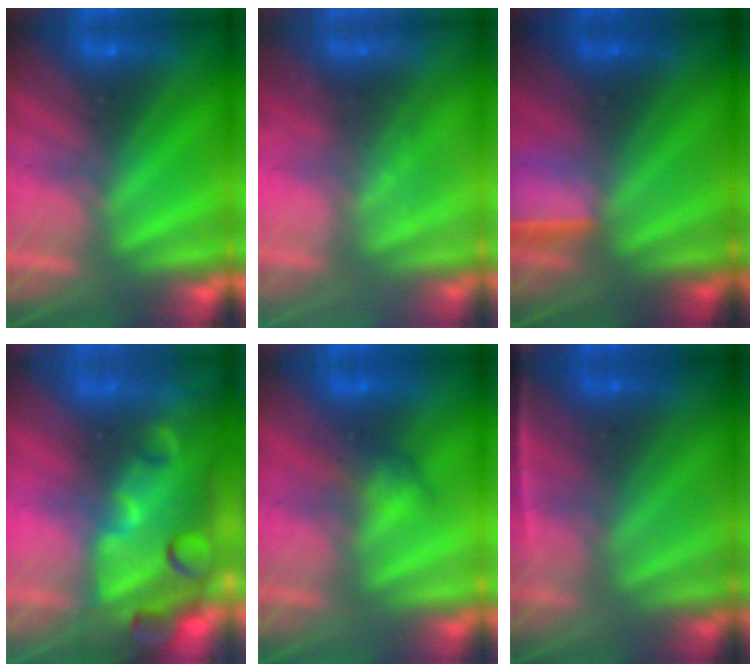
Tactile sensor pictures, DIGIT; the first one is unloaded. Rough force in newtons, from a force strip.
{"total": 2.2}
{"total": 1.6}
{"total": 5.7}
{"total": 2.7}
{"total": 1.7}